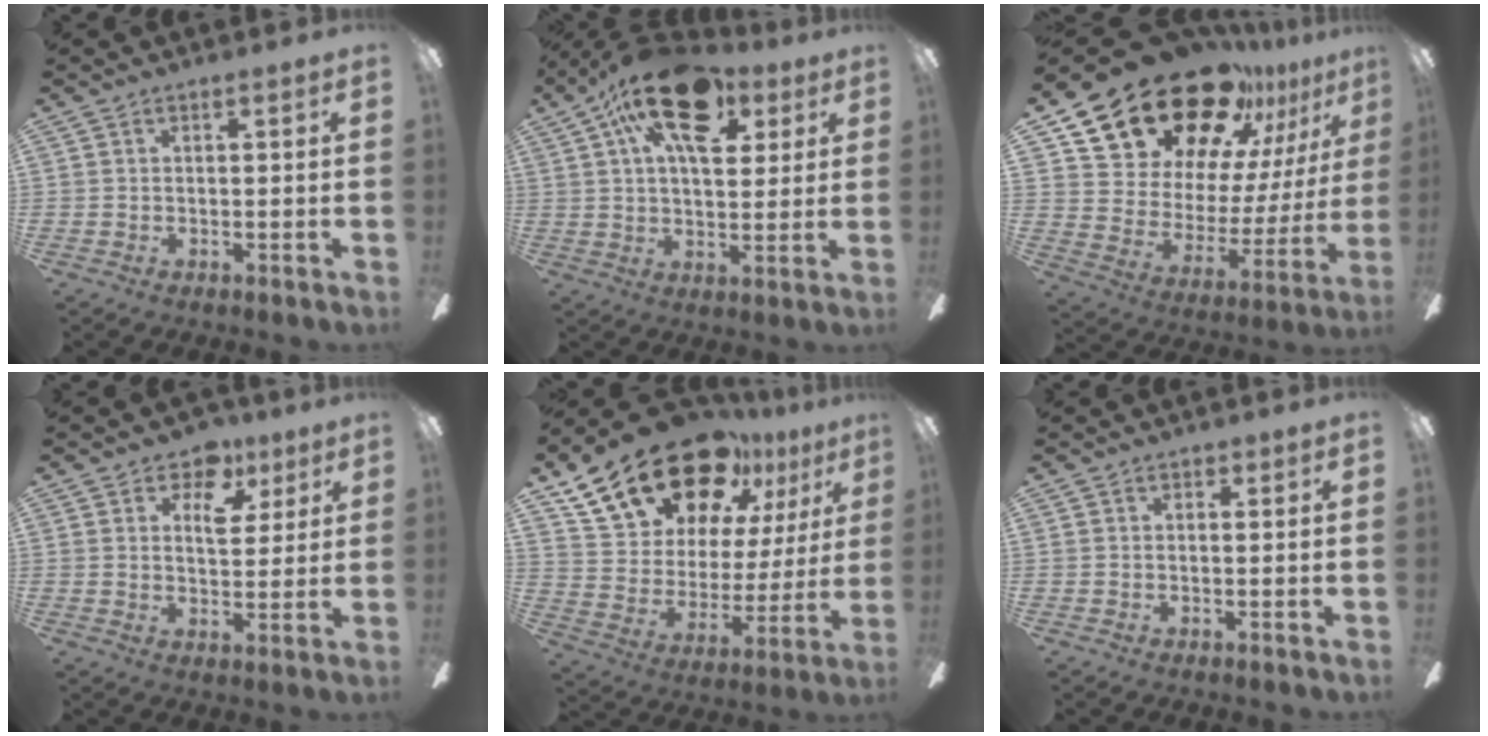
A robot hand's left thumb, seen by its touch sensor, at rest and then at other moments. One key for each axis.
{"total": 19.9, "fx": 9.9, "fy": 10.3, "fz": 13.8, "tx": -0.216, "ty": -0.027, "tz": 0.166}
{"total": 22.9, "fx": 19.5, "fy": 9.2, "fz": 7.6, "tx": -0.141, "ty": -0.144, "tz": 0.359}
{"total": 8.7, "fx": 4.6, "fy": 5.5, "fz": 5.0, "tx": -0.057, "ty": -0.013, "tz": 0.076}
{"total": 24.8, "fx": 16.9, "fy": 13.2, "fz": 12.6, "tx": -0.218, "ty": -0.098, "tz": 0.311}
{"total": 0.0}